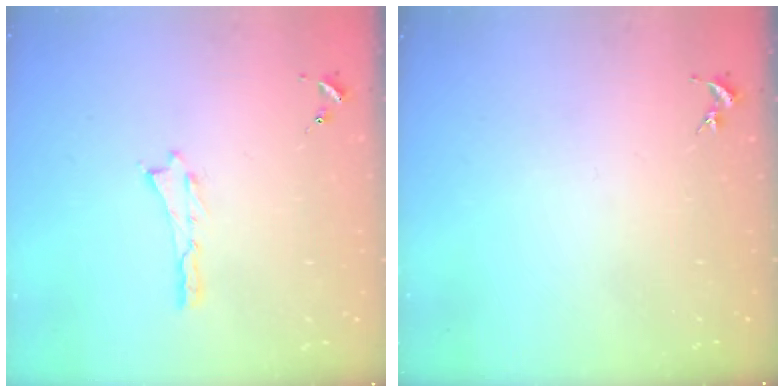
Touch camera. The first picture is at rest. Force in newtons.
{"total": 0.0}